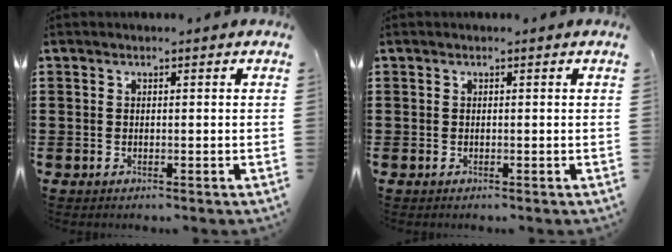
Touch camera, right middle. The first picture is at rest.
{"total": 0.0}